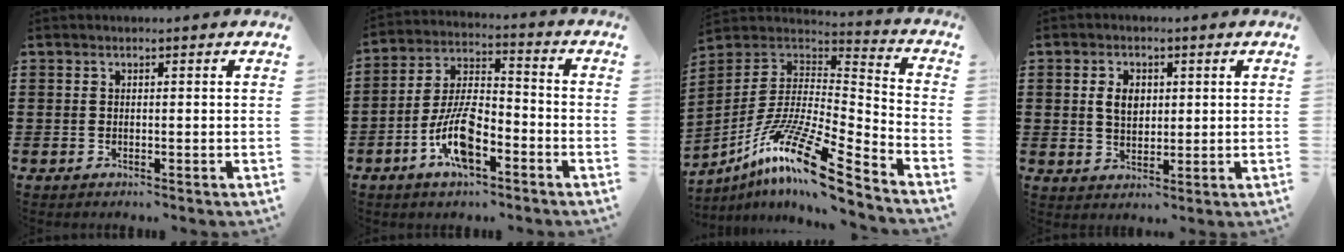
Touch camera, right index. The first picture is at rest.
{"total": 9.9, "force": [-4.6, 3.7, 7.9], "torque": [-0.176, -0.001, -0.085]}
{"total": 14.6, "force": [-9.8, 1.9, 10.7], "torque": [-0.203, 0.010, -0.186]}
{"total": 4.0, "force": [0.8, 2.7, 2.9], "torque": [-0.055, 0.008, 0.011]}